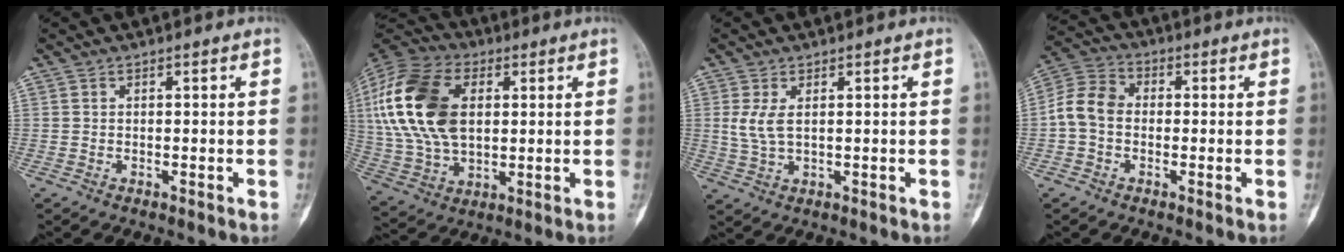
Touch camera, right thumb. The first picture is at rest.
{"total": 22.2, "force": [4.2, 13.7, 16.9], "torque": [-0.352, 0.002, 0.073]}
{"total": 4.0, "force": [0.9, 1.8, 3.4], "torque": [-0.082, -0.004, 0.027]}
{"total": 7.6, "force": [-0.7, 5.8, 4.8], "torque": [-0.086, 0.026, -0.027]}